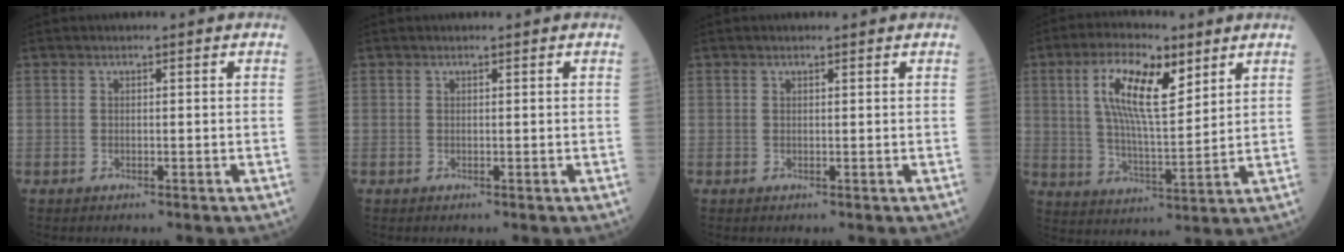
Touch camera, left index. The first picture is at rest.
{"total": 0.0}
{"total": 0.6, "force": [0.6, 0.1, 0.2], "torque": [-0.005, 0.002, 0.008]}
{"total": 11.9, "force": [5.3, 3.4, 10.0], "torque": [-0.196, 0.014, 0.098]}